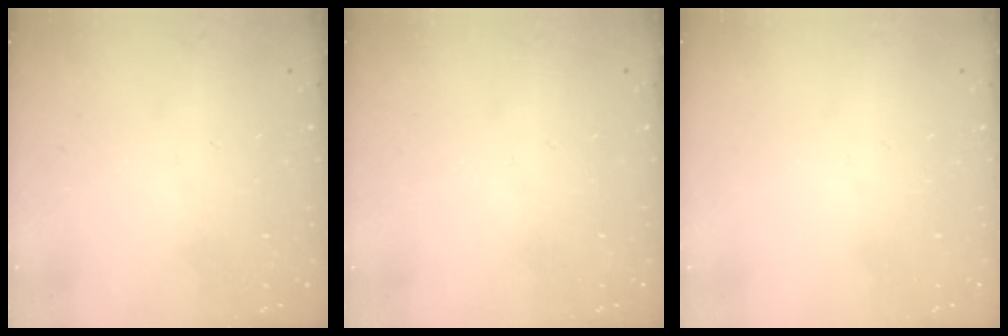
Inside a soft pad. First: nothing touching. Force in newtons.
{"total": 0.0}
{"total": 0.0}